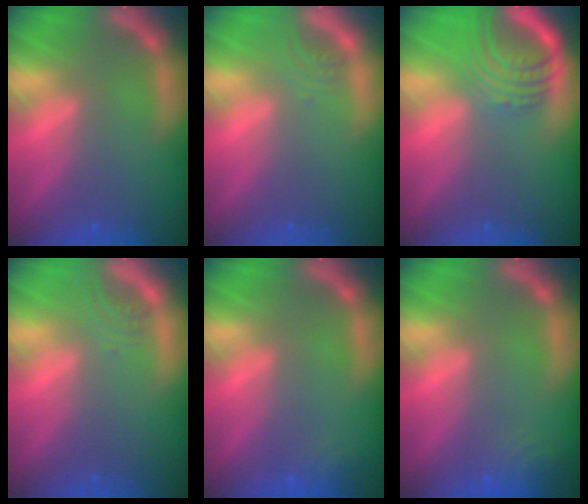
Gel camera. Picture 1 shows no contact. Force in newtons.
{"total": 1.4}
{"total": 7.1}
{"total": 1.4}
{"total": 1.4}
{"total": 3.0}